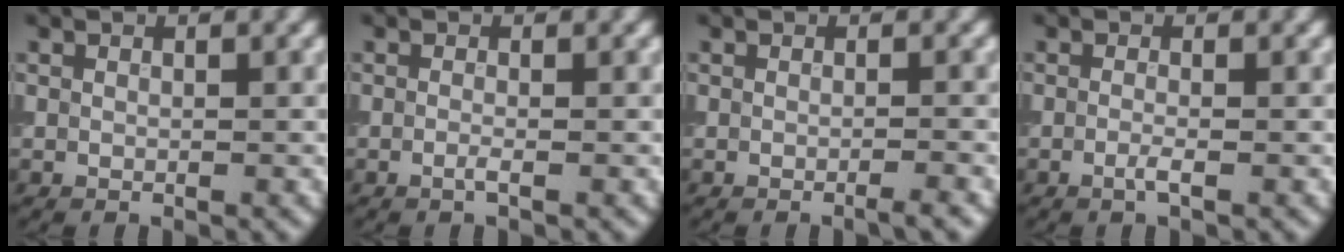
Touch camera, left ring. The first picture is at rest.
{"total": 0.7, "force": [-0.3, 0.1, 0.7], "torque": [-0.015, -0.006, -0.007]}
{"total": 1.2, "force": [-0.6, 0.2, 1.0], "torque": [-0.011, -0.003, -0.016]}
{"total": 1.1, "force": [-0.4, 0.2, 1.0], "torque": [-0.020, -0.005, -0.010]}